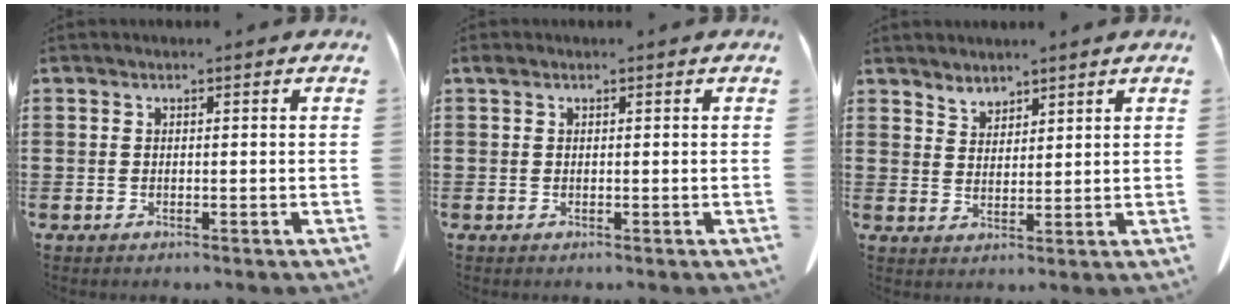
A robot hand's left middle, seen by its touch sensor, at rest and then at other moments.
{"total": 0.6, "force": [0.3, 0.4, 0.2], "torque": [-0.007, 0.003, 0.006]}
{"total": 2.8, "force": [2.7, 0.8, -0.1], "torque": [-0.006, -0.007, 0.053]}